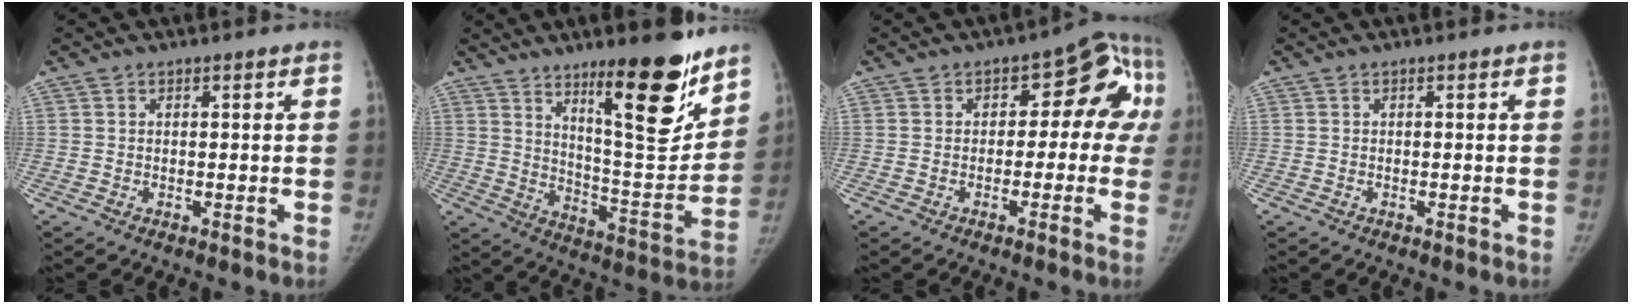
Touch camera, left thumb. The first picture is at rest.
{"total": 18.4, "force": [12.0, 4.2, 13.3], "torque": [-0.154, -0.093, 0.195]}
{"total": 10.3, "force": [0.0, 6.8, 7.7], "torque": [-0.032, 0.037, -0.016]}
{"total": 0.0}